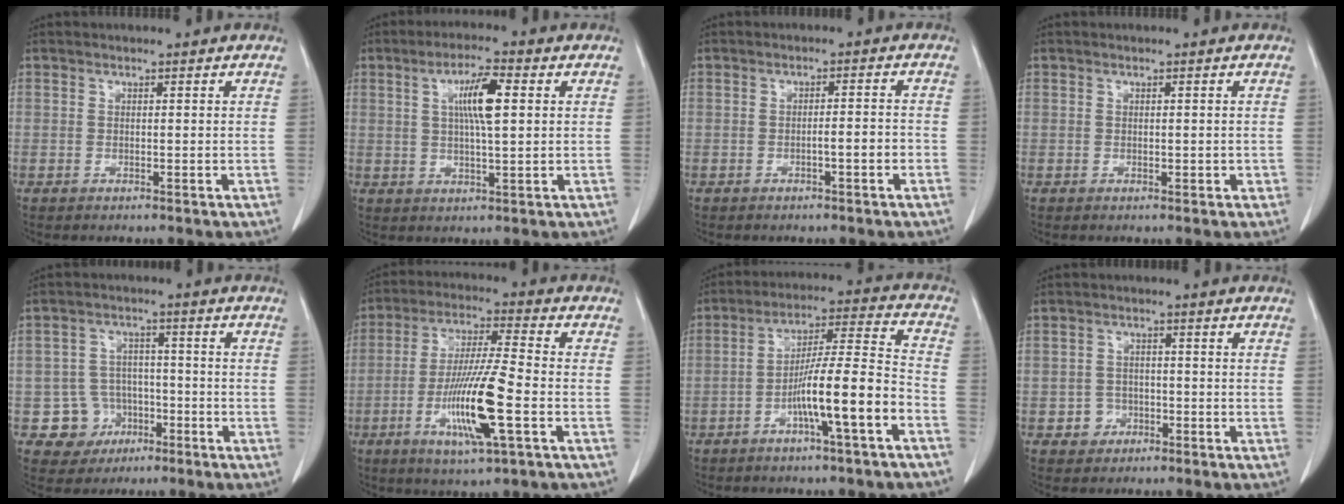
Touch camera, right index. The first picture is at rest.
{"total": 7.0, "force": [1.7, 0.8, 6.7], "torque": [-0.122, 0.005, 0.031]}
{"total": 2.6, "force": [-1.1, 0.2, 2.4], "torque": [-0.036, 0.003, -0.018]}
{"total": 1.0, "force": [-0.1, 0.6, 0.8], "torque": [-0.010, 0.001, 0.000]}
{"total": 6.5, "force": [-2.5, 6.0, 0.4], "torque": [0.000, 0.015, -0.031]}
{"total": 13.6, "force": [-4.2, 0.6, 12.9], "torque": [-0.251, -0.016, -0.078]}
{"total": 12.0, "force": [-5.0, 0.0, 10.9], "torque": [-0.190, 0.015, -0.085]}
{"total": 2.9, "force": [-1.3, 2.6, 0.4], "torque": [-0.003, 0.011, -0.018]}